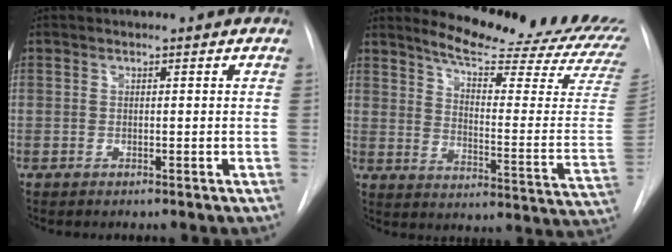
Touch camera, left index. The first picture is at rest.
{"total": 22.6, "force": [20.8, 0.7, 8.9], "torque": [-0.129, -0.127, 0.254]}